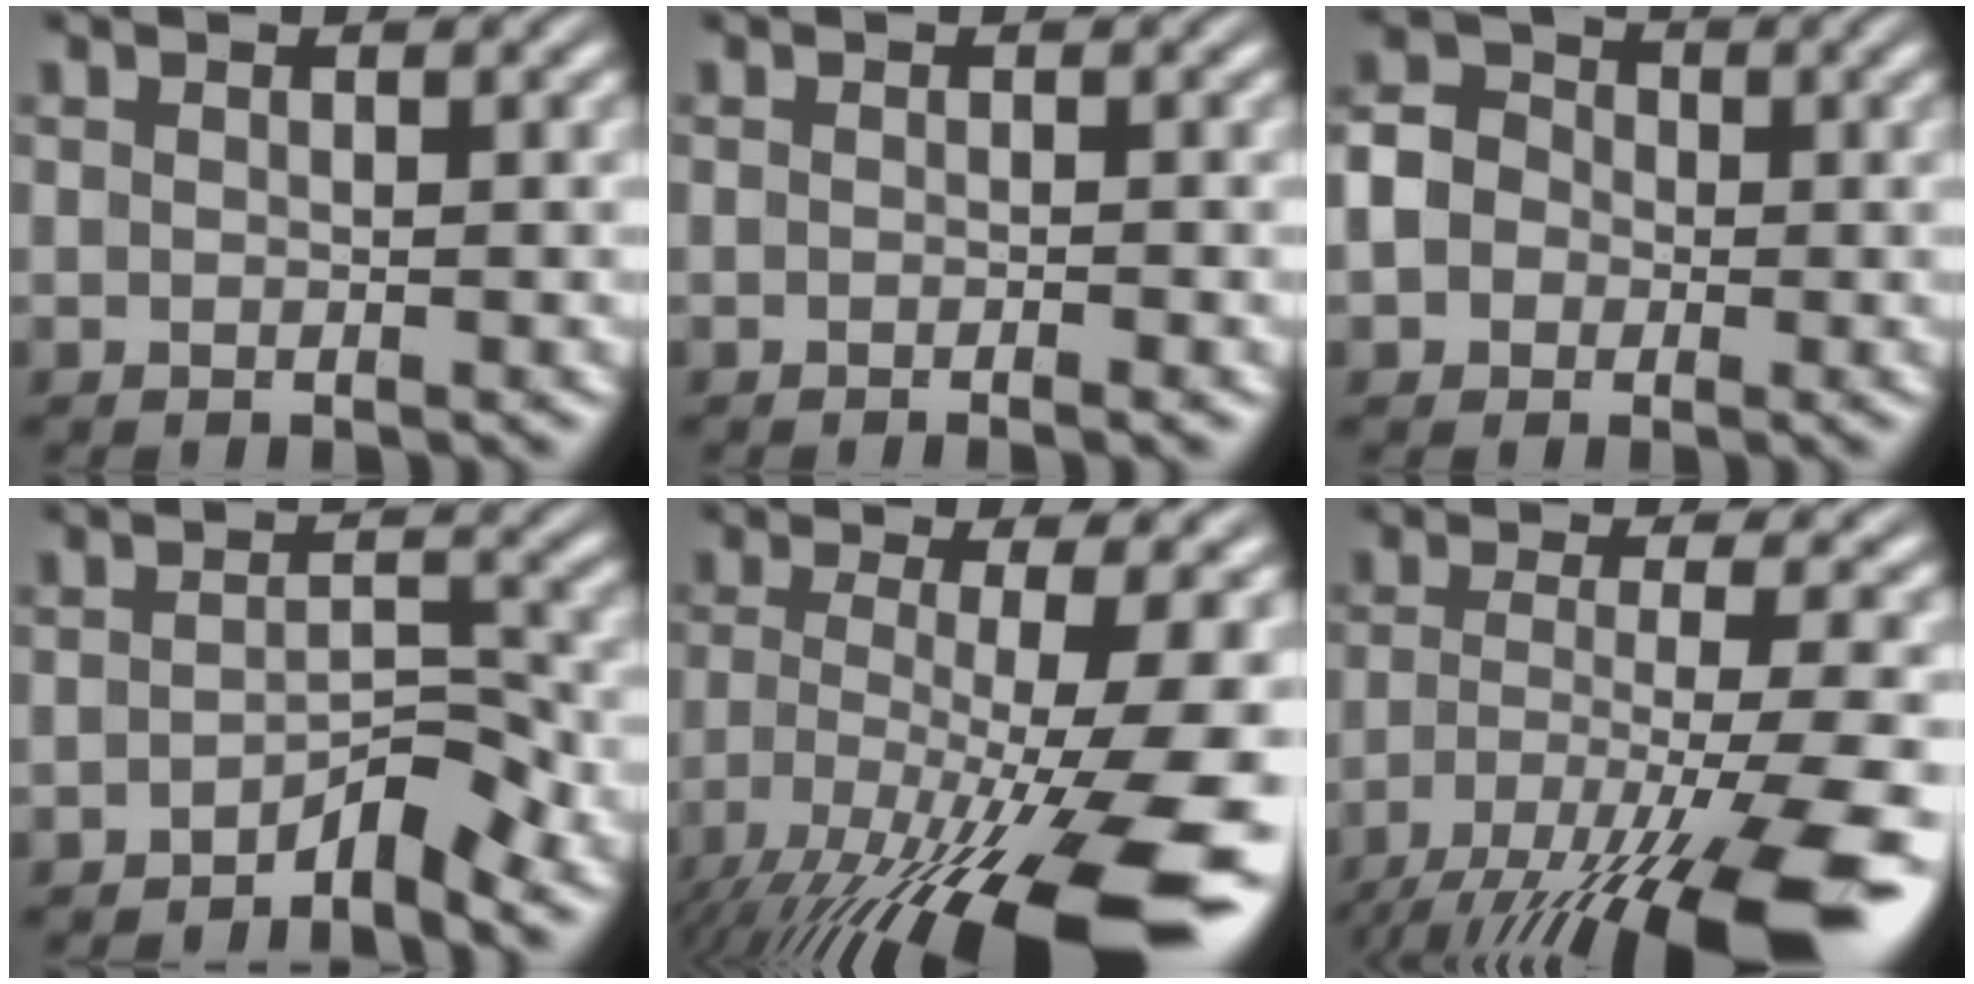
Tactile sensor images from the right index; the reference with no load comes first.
{"total": 0.8, "force": [-0.7, -0.3, 0.4], "torque": [-0.002, 0.002, -0.014]}
{"total": 6.6, "force": [-0.3, 6.1, 2.6], "torque": [-0.064, -0.008, -0.015]}
{"total": 3.1, "force": [-2.4, 0.6, 2.0], "torque": [-0.026, -0.006, -0.042]}
{"total": 12.7, "force": [-6.0, 4.5, 10.2], "torque": [-0.166, -0.047, -0.061]}
{"total": 10.3, "force": [-5.1, 2.9, 8.5], "torque": [-0.142, -0.045, -0.055]}